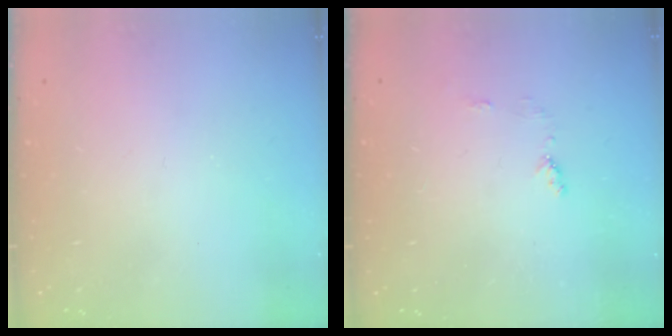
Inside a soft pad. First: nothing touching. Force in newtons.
{"total": 4.3, "press": 4.2, "slide": 0.5}